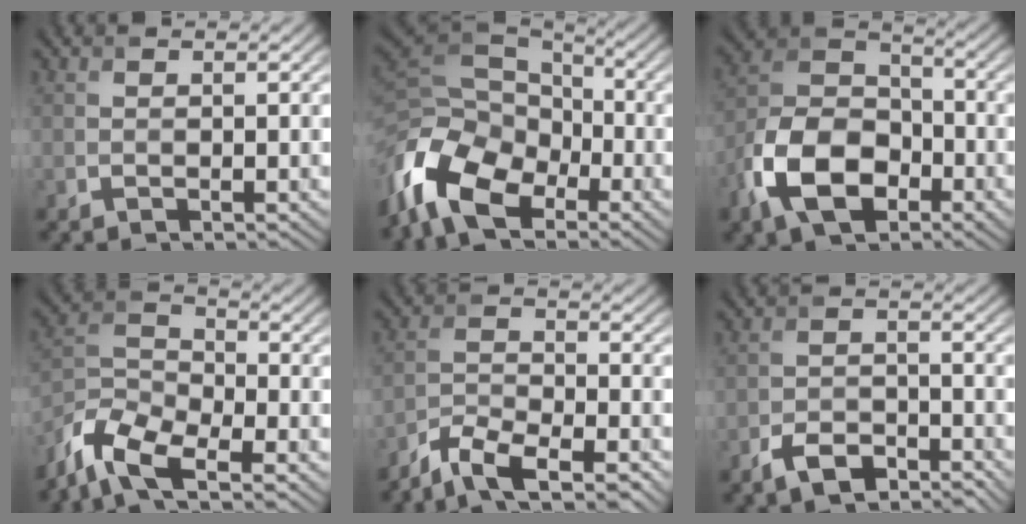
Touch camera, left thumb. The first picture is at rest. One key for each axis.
{"total": 14.6, "fx": -7.2, "fy": 8.8, "fz": 9.2, "tx": -0.242, "ty": -0.042, "tz": -0.140}
{"total": 12.4, "fx": -5.9, "fy": 7.7, "fz": 7.9, "tx": -0.180, "ty": -0.010, "tz": -0.129}
{"total": 9.3, "fx": -6.7, "fy": 3.3, "fz": 5.5, "tx": -0.123, "ty": -0.008, "tz": -0.151}
{"total": 6.7, "fx": -5.2, "fy": 1.8, "fz": 3.9, "tx": -0.080, "ty": -0.006, "tz": -0.107}
{"total": 4.6, "fx": -3.4, "fy": 2.1, "fz": 2.2, "tx": -0.040, "ty": -0.002, "tz": -0.068}